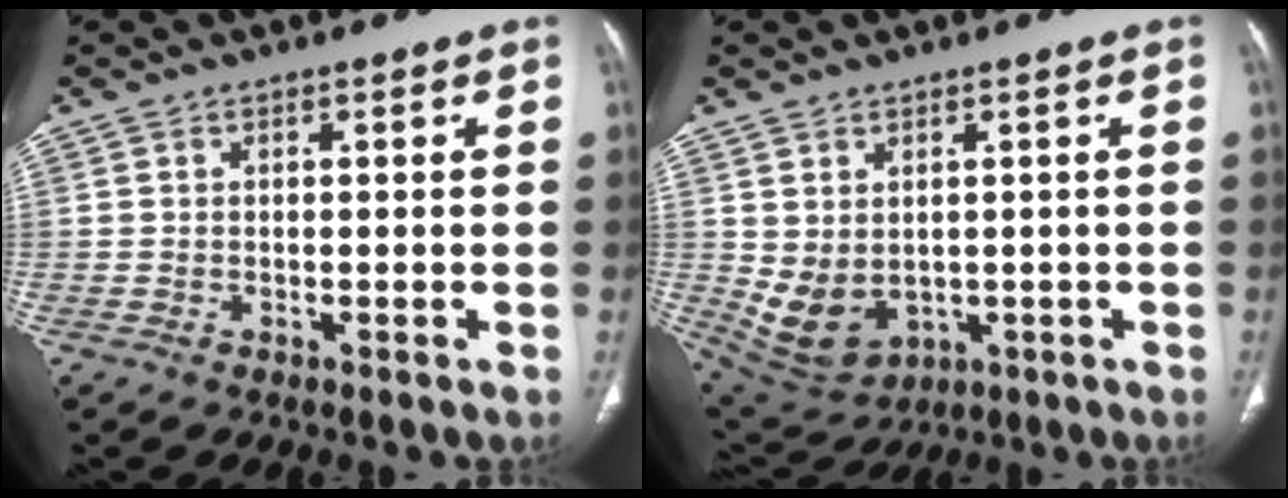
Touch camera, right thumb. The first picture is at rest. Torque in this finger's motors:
{"motor_torque": [-0.46, 0.70, 0.47, 0.63, 0.07]}